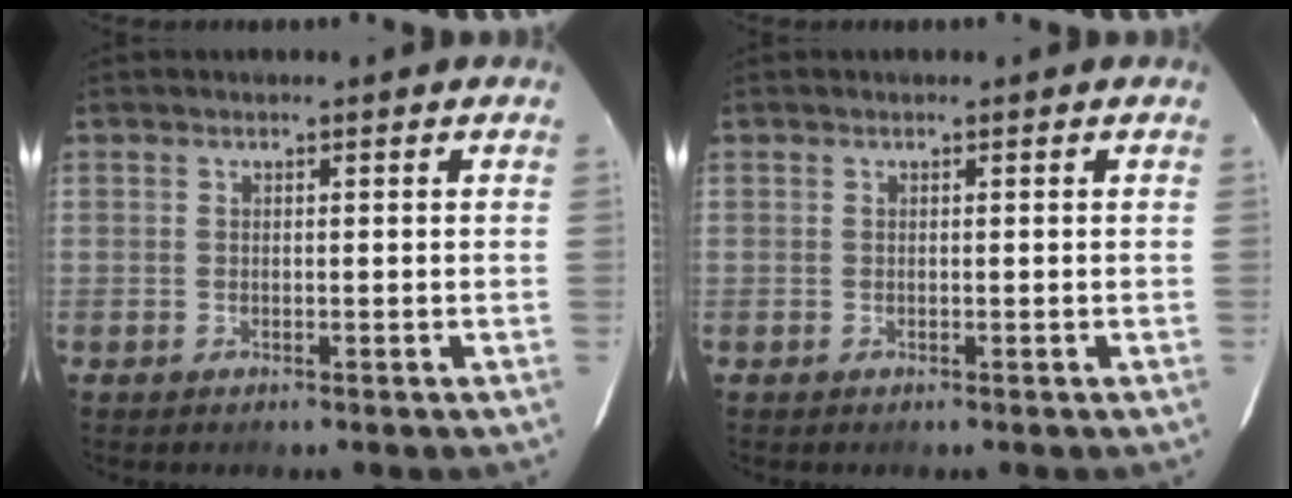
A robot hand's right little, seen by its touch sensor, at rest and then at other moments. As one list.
[{"total": 0.0}]